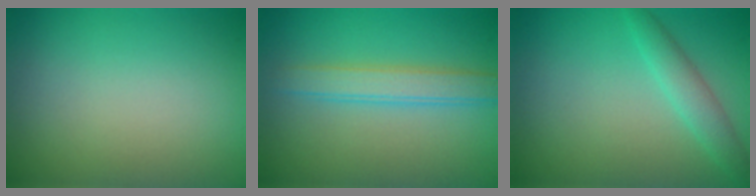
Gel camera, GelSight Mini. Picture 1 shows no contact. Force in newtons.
{"total": 3.0, "press": 2.9, "slide": 0.2}
{"total": 2.3, "press": 2.3, "slide": 0.1}